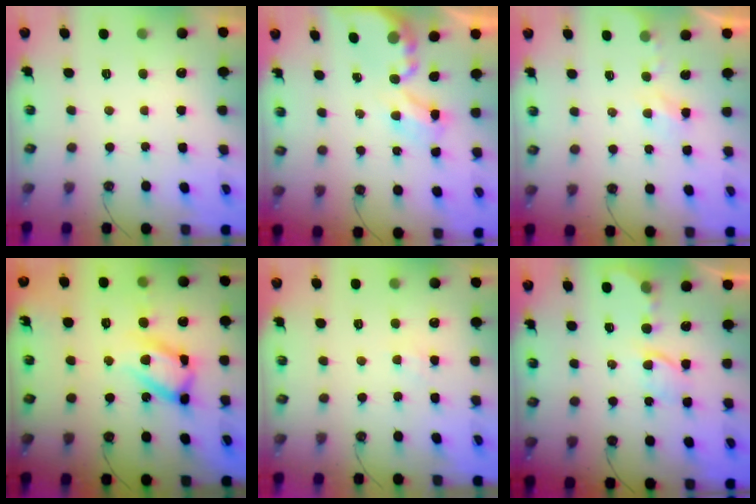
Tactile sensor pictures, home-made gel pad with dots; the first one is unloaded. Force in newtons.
{"total": 3.7, "press": 3.7, "slide": 0.2}
{"total": 2.2, "press": 2.1, "slide": 0.4}
{"total": 18.3, "press": 18.2, "slide": 1.8}
{"total": 4.7, "press": 4.6, "slide": 0.7}
{"total": 3.8, "press": 3.8, "slide": 0.5}